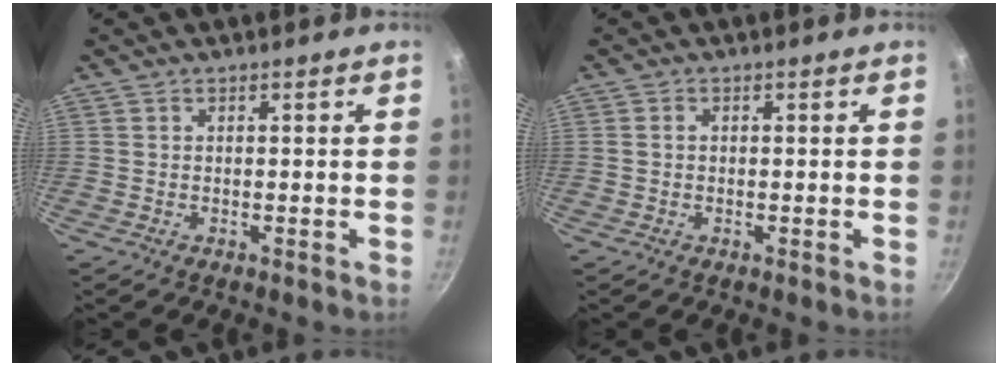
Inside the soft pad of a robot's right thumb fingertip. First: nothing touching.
{"total": 1.0, "force": [0.0, 0.8, 0.6], "torque": [-0.010, 0.006, 0.000]}